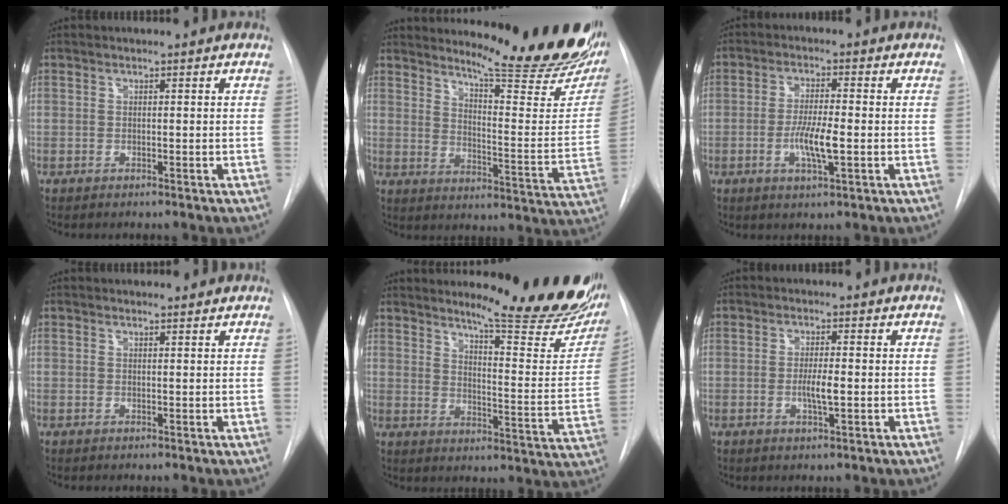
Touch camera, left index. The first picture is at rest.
{"total": 22.3, "force": [19.1, 3.0, 11.1], "torque": [-0.151, -0.095, 0.235]}
{"total": 5.9, "force": [-1.4, 0.8, 5.6], "torque": [-0.110, -0.007, -0.025]}
{"total": 1.5, "force": [1.4, 0.3, 0.1], "torque": [-0.009, 0.006, 0.020]}
{"total": 20.4, "force": [17.3, 2.5, 10.4], "torque": [-0.132, -0.089, 0.211]}
{"total": 3.2, "force": [-0.5, 0.4, 3.1], "torque": [-0.059, -0.003, -0.008]}